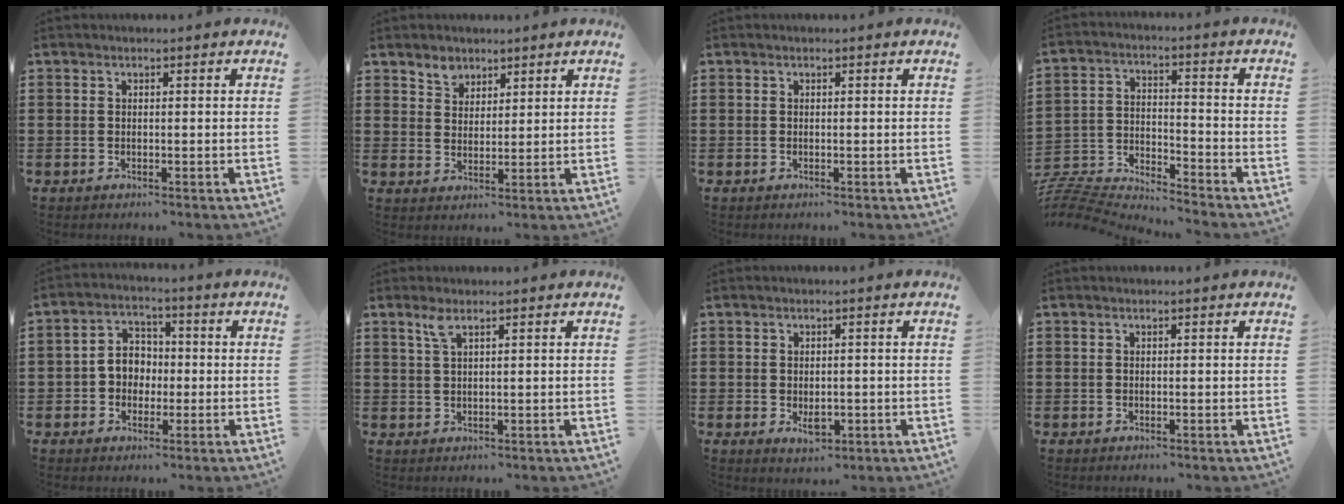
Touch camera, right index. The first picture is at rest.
{"total": 3.6, "force": [2.7, 2.3, 0.3], "torque": [-0.012, 0.005, 0.051]}
{"total": 0.0}
{"total": 6.5, "force": [-6.5, 0.2, 0.4], "torque": [-0.038, -0.009, -0.142]}
{"total": 4.8, "force": [-0.8, 4.3, 1.8], "torque": [-0.047, 0.015, -0.019]}
{"total": 2.3, "force": [1.4, 0.6, 1.8], "torque": [-0.040, 0.004, 0.023]}
{"total": 2.8, "force": [-0.5, 1.7, 2.2], "torque": [-0.031, -0.003, -0.009]}
{"total": 0.0}